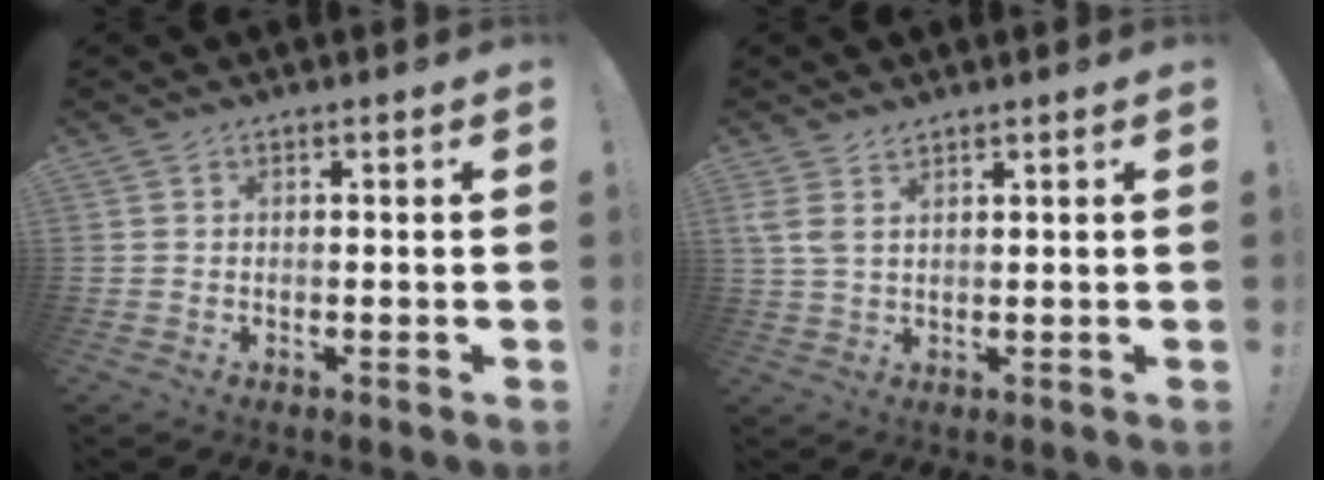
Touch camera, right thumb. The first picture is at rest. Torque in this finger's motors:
{"motor_torque": [0.02, 0.02, 0.10, 0.00, 0.00]}